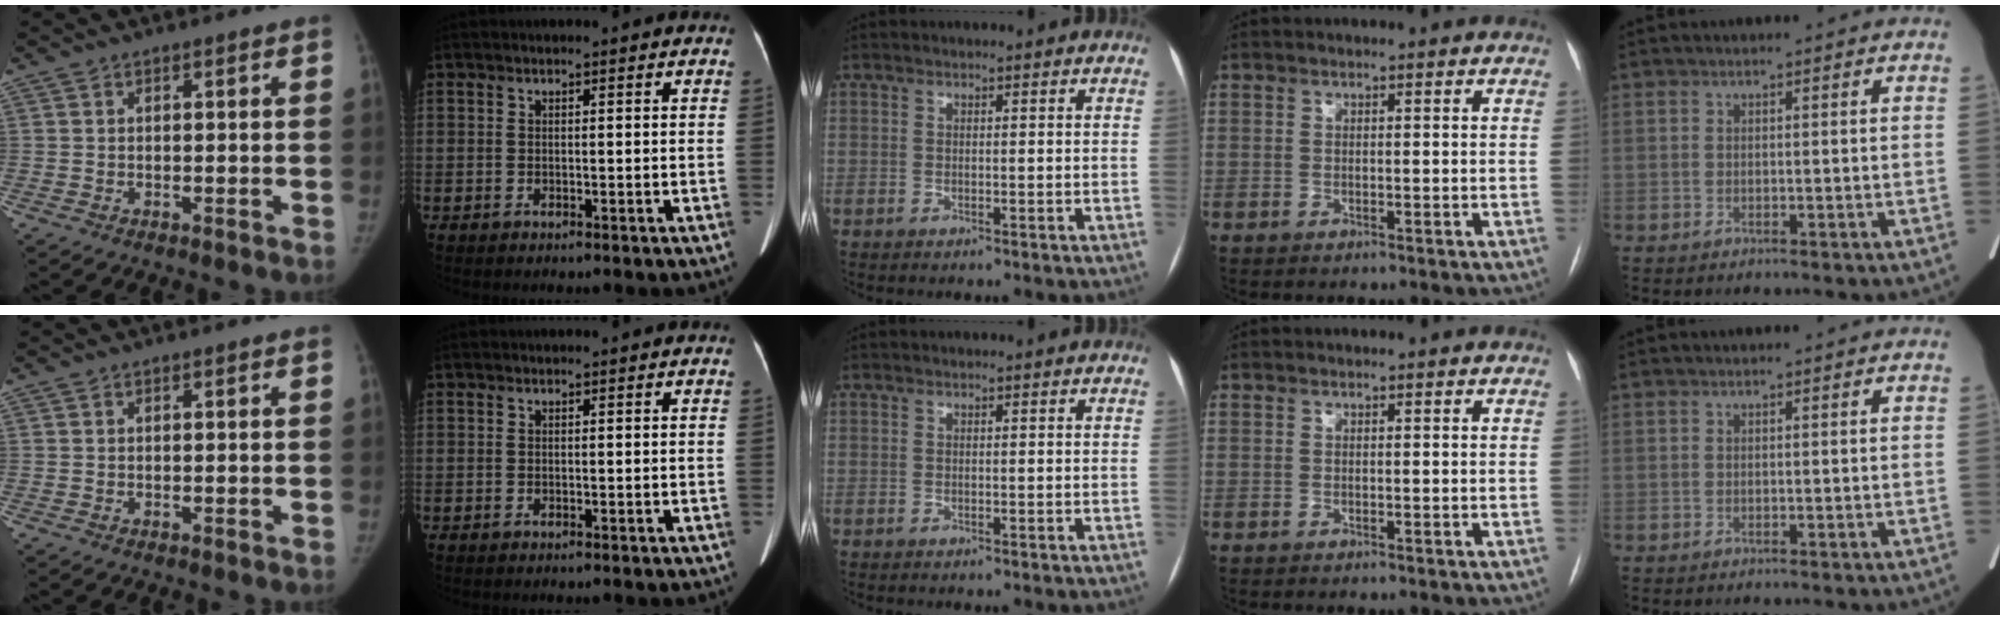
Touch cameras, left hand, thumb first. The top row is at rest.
{}